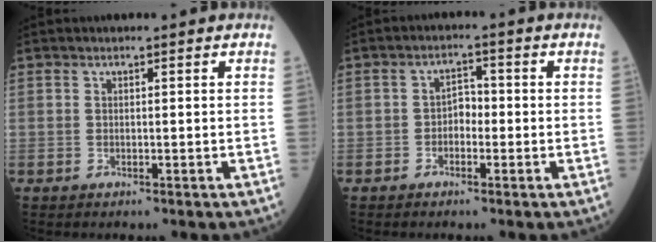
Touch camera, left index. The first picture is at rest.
{"total": 2.6, "force": [-0.7, 1.6, 1.9], "torque": [-0.026, 0.010, -0.019]}